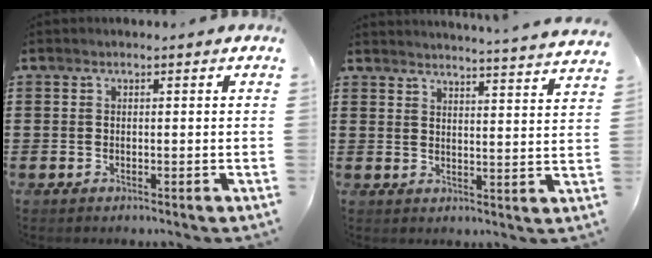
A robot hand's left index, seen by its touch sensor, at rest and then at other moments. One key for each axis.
{"total": 3.8, "fx": 3.6, "fy": -1.1, "fz": 0.3, "tx": -0.014, "ty": -0.035, "tz": 0.057}